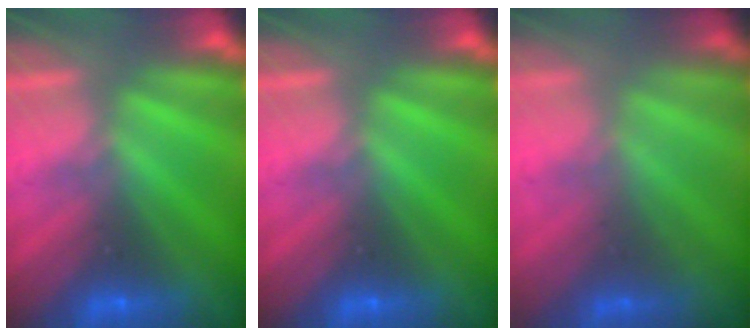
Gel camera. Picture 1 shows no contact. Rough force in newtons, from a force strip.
{"total": 0.0}
{"total": 1.7}